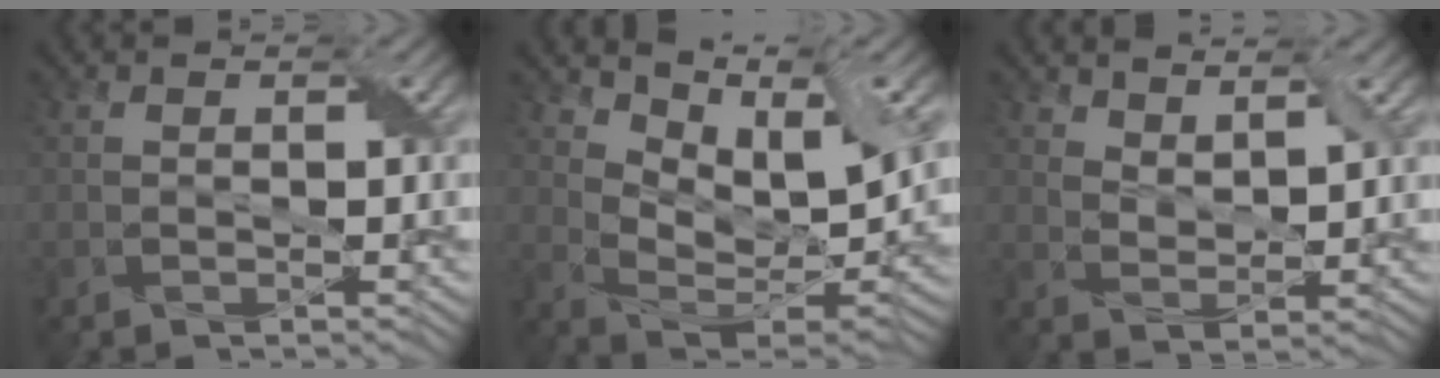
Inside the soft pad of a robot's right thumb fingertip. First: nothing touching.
{"total": 10.5, "force": [5.9, 4.2, 7.6], "torque": [-0.149, -0.002, 0.109]}
{"total": 4.3, "force": [3.3, 1.5, 2.4], "torque": [-0.053, -0.002, 0.066]}